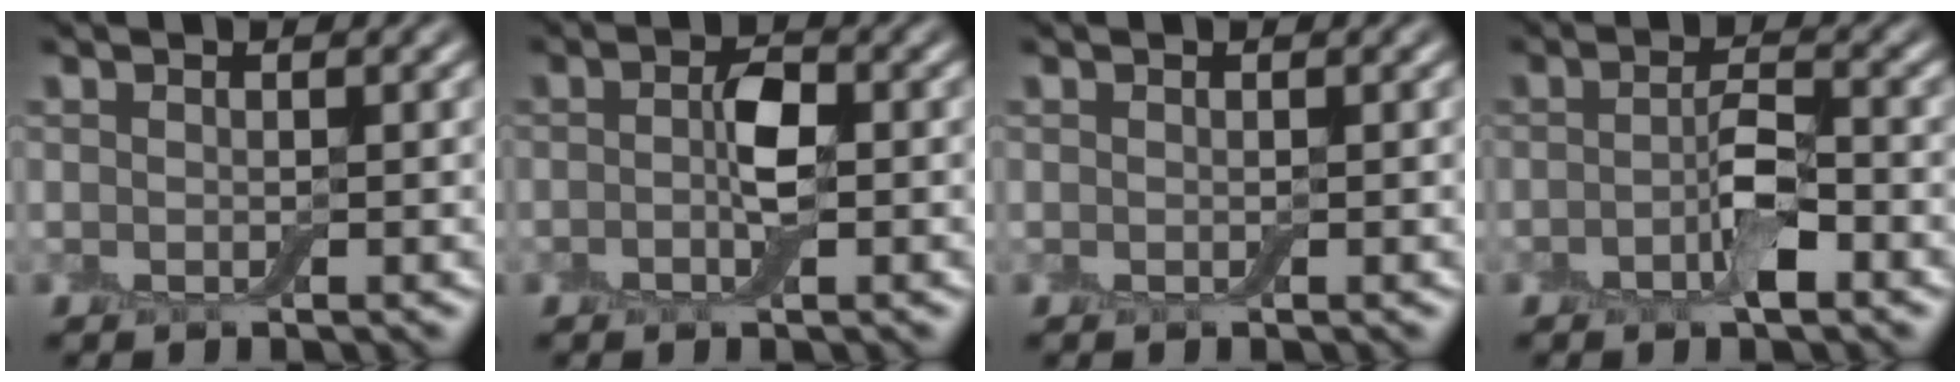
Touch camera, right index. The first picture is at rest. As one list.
[{"total": 2.4, "force": [-0.3, 0.8, 2.3], "torque": [-0.042, 0.002, -0.009]}, {"total": 0.0}, {"total": 3.2, "force": [-1.2, 1.0, 2.8], "torque": [-0.051, 0.003, -0.027]}]